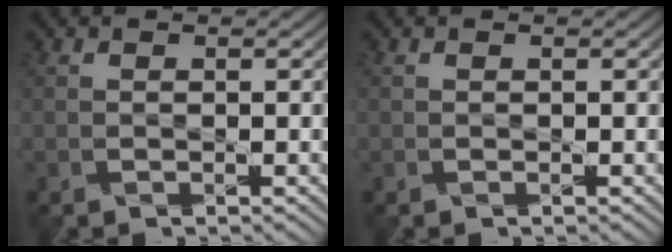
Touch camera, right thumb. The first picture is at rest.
{"total": 0.0}